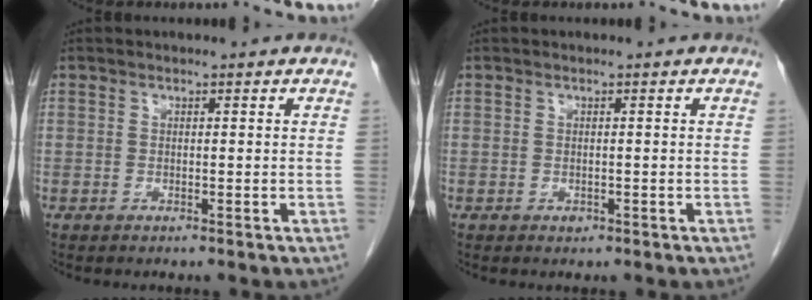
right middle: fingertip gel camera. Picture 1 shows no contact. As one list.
[{"total": 0.5, "force": [-0.3, 0.4, 0.2], "torque": [-0.004, 0.001, -0.004]}]